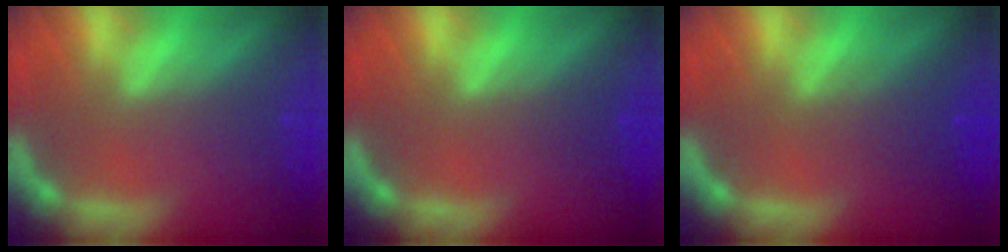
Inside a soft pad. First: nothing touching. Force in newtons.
{"total": 1.0}
{"total": 2.5}